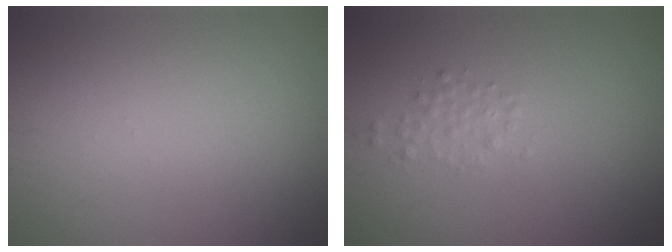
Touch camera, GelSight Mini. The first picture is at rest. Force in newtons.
{"total": 1.3, "press": 1.3, "slide": 0.0}